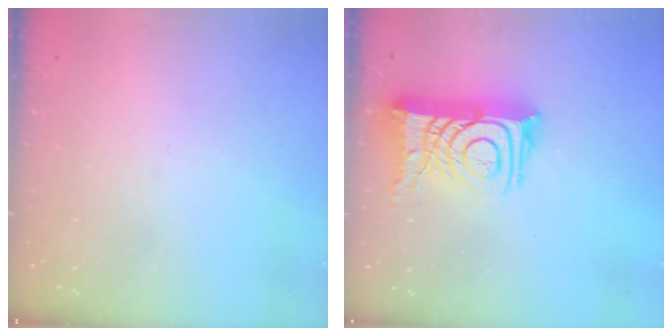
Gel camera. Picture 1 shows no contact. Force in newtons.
{"total": 15.5, "press": 15.4, "slide": 1.5}